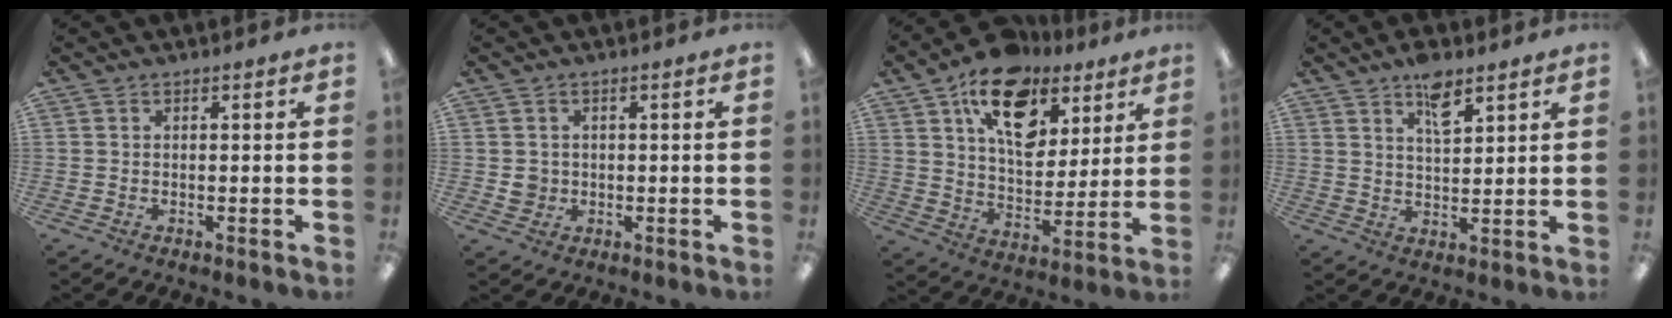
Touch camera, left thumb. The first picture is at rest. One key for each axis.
{"total": 2.7, "fx": 0.3, "fy": 2.6, "fz": 0.7, "tx": -0.007, "ty": 0.001, "tz": 0.002}
{"total": 18.0, "fx": 10.1, "fy": 11.0, "fz": 10.0, "tx": -0.151, "ty": -0.044, "tz": 0.179}
{"total": 7.1, "fx": 4.7, "fy": 2.9, "fz": 4.4, "tx": -0.066, "ty": -0.021, "tz": 0.079}